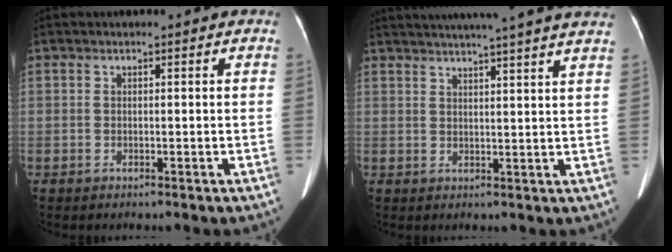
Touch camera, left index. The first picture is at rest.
{"total": 19.3, "force": [17.0, -0.9, 9.0], "torque": [-0.145, 0.002, 0.215]}